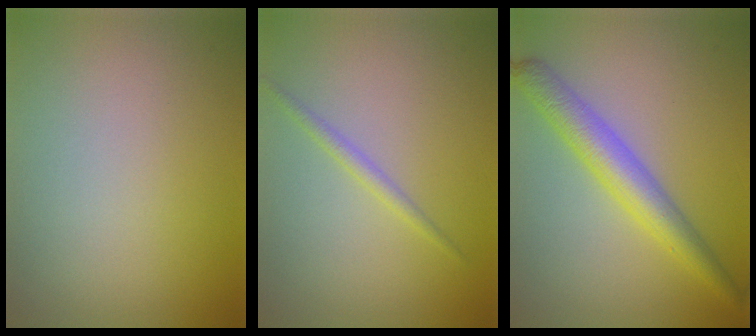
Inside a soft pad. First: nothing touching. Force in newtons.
{"total": 1.2, "press": 1.2, "slide": 0.0}
{"total": 4.5, "press": 4.5, "slide": 0.1}